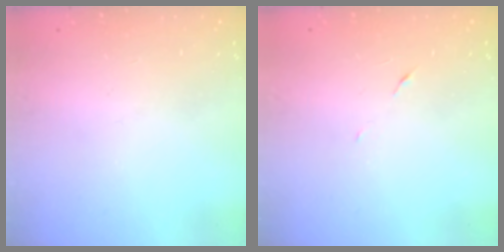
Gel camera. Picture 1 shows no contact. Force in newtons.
{"total": 5.0, "press": 4.8, "slide": 1.4}